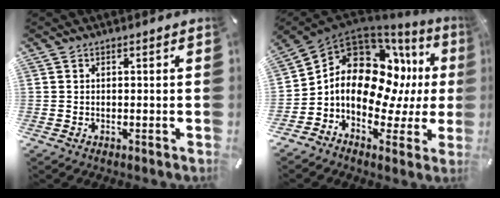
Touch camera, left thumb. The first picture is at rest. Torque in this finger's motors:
{"motor_torque": [2.39, 2.62, 1.62, 1.15, 0.28]}